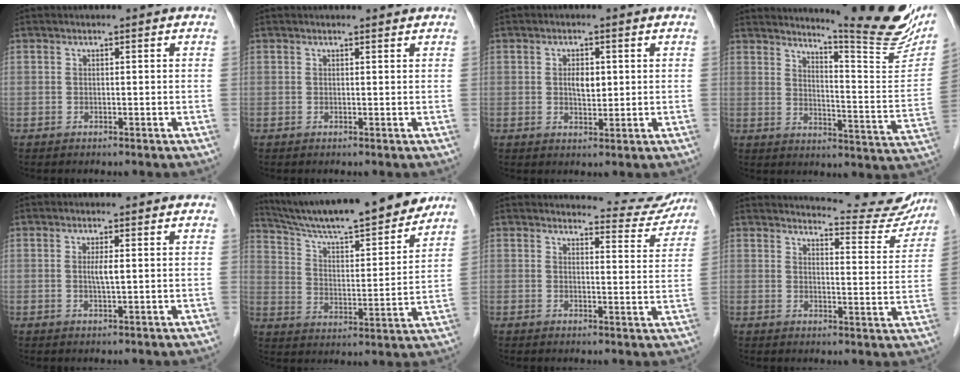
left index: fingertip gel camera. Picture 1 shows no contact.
{"total": 1.1, "force": [1.1, 0.0, 0.1], "torque": [-0.010, 0.000, 0.013]}
{"total": 2.8, "force": [0.3, 1.4, 2.3], "torque": [-0.040, -0.001, 0.008]}
{"total": 17.7, "force": [15.4, 0.3, 8.8], "torque": [-0.120, -0.094, 0.187]}
{"total": 1.9, "force": [0.1, 0.1, 1.9], "torque": [-0.039, -0.003, 0.002]}
{"total": 20.5, "force": [18.2, 1.9, 9.2], "torque": [-0.153, -0.003, 0.281]}
{"total": 7.7, "force": [7.6, 1.1, -0.3], "torque": [0.015, -0.029, 0.078]}
{"total": 12.7, "force": [12.5, 1.4, 1.5], "torque": [-0.010, -0.049, 0.138]}